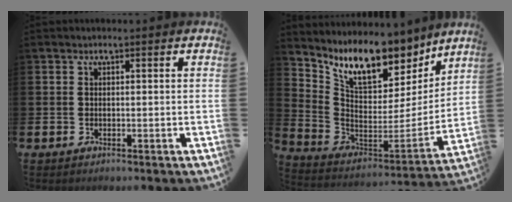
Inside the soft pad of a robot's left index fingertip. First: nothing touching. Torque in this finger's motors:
{"motor_torque": [0.56, -0.51, 1.06, 0.21]}